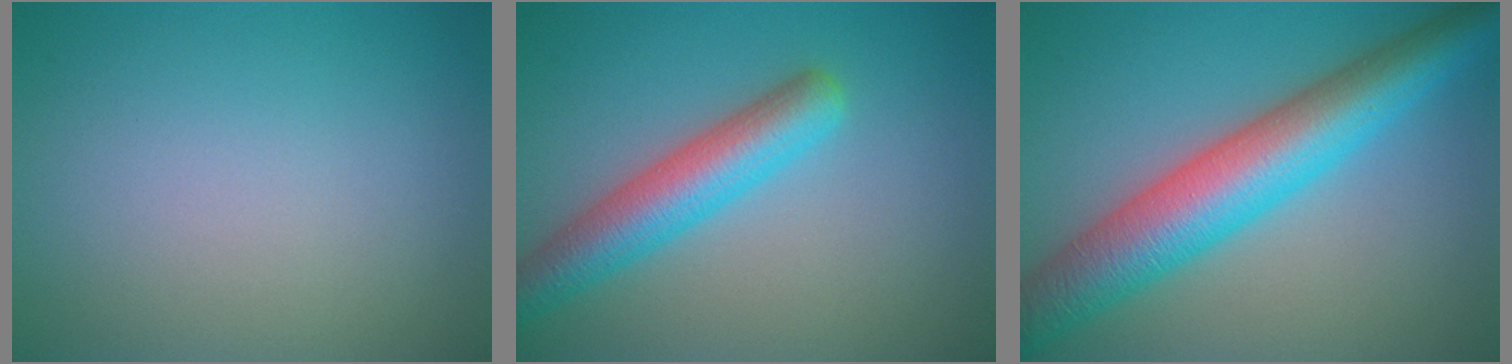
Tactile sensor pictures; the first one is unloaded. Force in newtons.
{"total": 5.1, "press": 5.1, "slide": 0.3}
{"total": 9.2, "press": 9.2, "slide": 0.2}